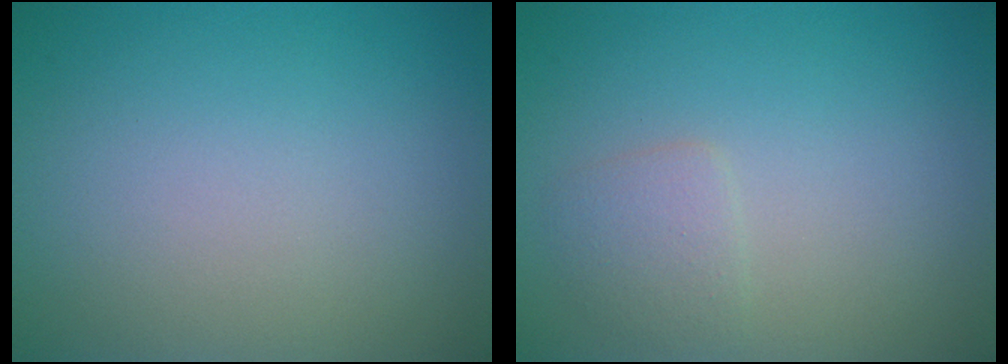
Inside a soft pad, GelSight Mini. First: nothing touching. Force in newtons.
{"total": 1.5, "press": 1.5, "slide": 0.1}